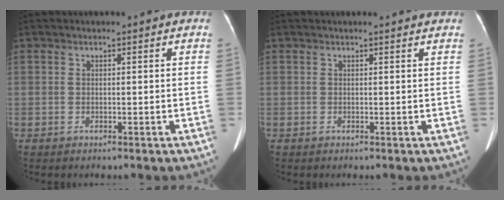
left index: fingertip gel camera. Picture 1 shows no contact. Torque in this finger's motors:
{"motor_torque": [-0.52, 0.51, -0.75, -0.21]}